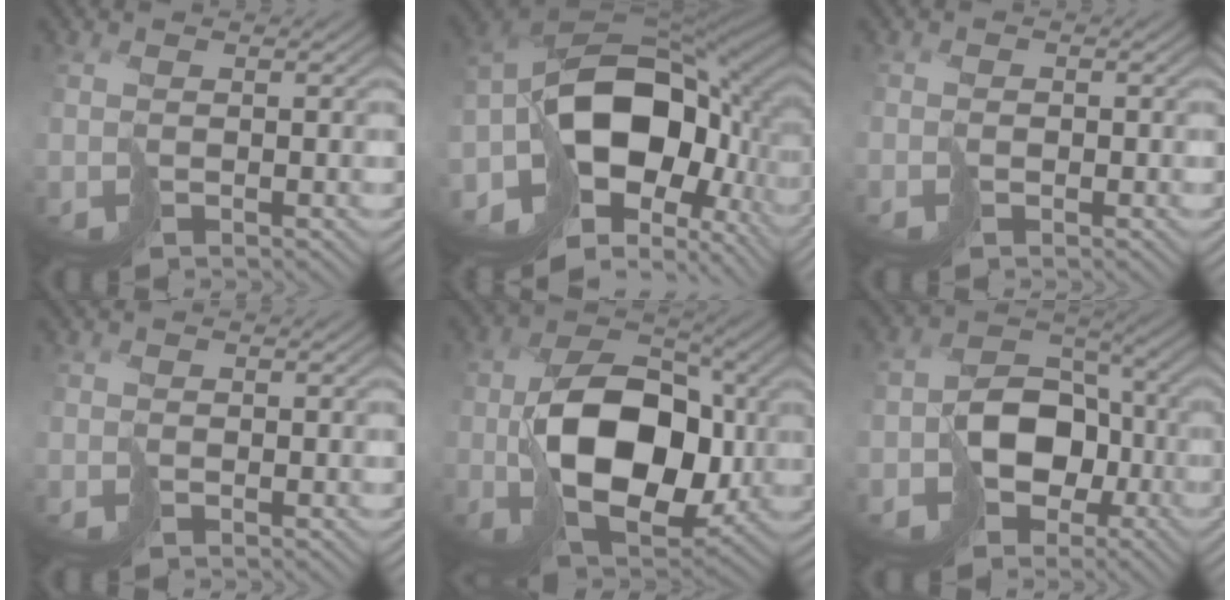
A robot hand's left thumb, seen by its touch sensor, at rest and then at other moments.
{"total": 19.0, "force": [-5.6, 12.1, 13.5], "torque": [-0.253, -0.028, -0.092]}
{"total": 1.7, "force": [-0.8, 1.3, 0.8], "torque": [-0.017, -0.007, -0.018]}
{"total": 0.0}
{"total": 16.0, "force": [-2.0, 10.1, 12.3], "torque": [-0.218, -0.014, -0.037]}
{"total": 9.3, "force": [-3.2, 6.7, 5.5], "torque": [-0.104, -0.006, -0.068]}